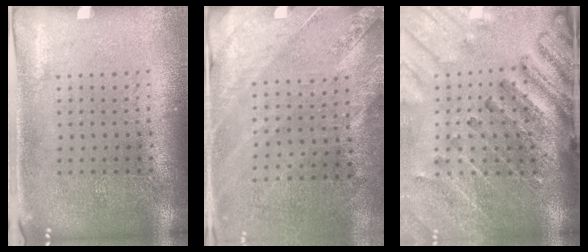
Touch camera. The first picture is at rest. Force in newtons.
{"total": 2.5, "press": 2.2, "slide": 1.2}
{"total": 3.0, "press": 2.7, "slide": 1.3}